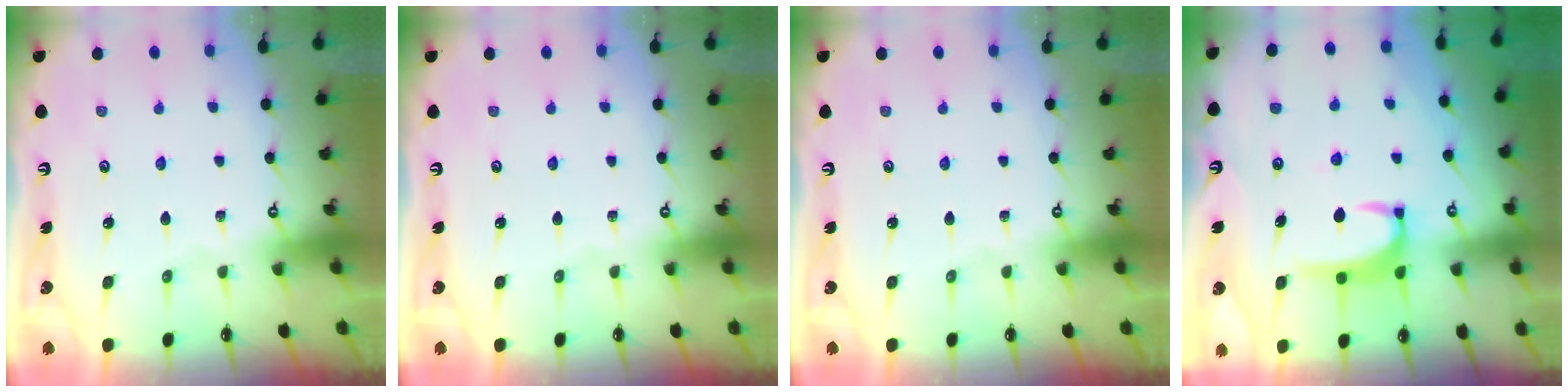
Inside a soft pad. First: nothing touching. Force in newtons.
{"total": 0.0}
{"total": 0.0}
{"total": 3.7, "press": 3.7, "slide": 0.2}